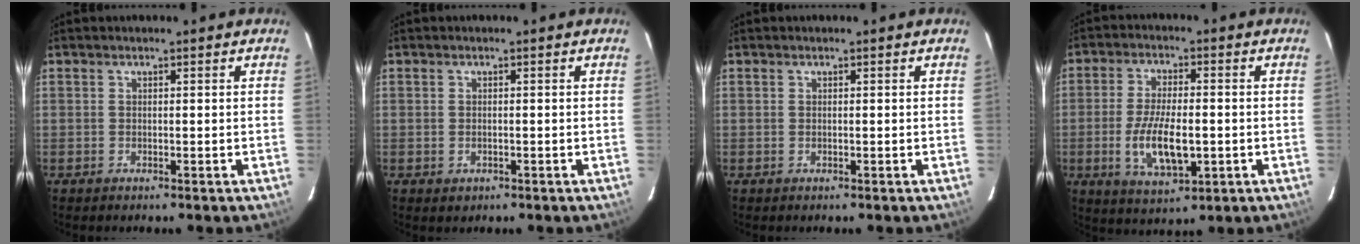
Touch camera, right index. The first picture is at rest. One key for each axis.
{"total": 1.3, "fx": -0.4, "fy": 1.0, "fz": 0.7, "tx": -0.010, "ty": -0.002, "tz": -0.005}
{"total": 0.0}
{"total": 10.2, "fx": -2.2, "fy": 4.1, "fz": 9.1, "tx": -0.183, "ty": -0.010, "tz": -0.035}